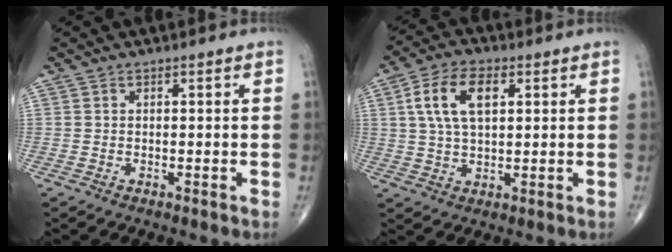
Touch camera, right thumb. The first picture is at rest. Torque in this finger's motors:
{"motor_torque": [1.24, 1.49, 0.90, 0.27, 0.10]}